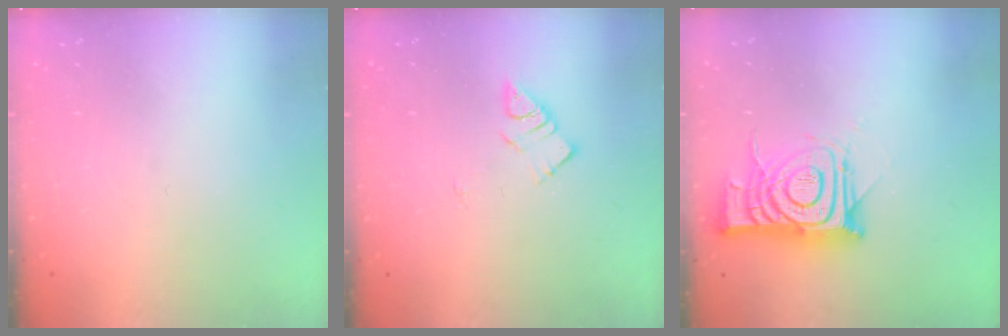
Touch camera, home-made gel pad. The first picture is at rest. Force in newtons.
{"total": 5.0, "press": 5.0, "slide": 0.2}
{"total": 14.0, "press": 14.0, "slide": 1.4}